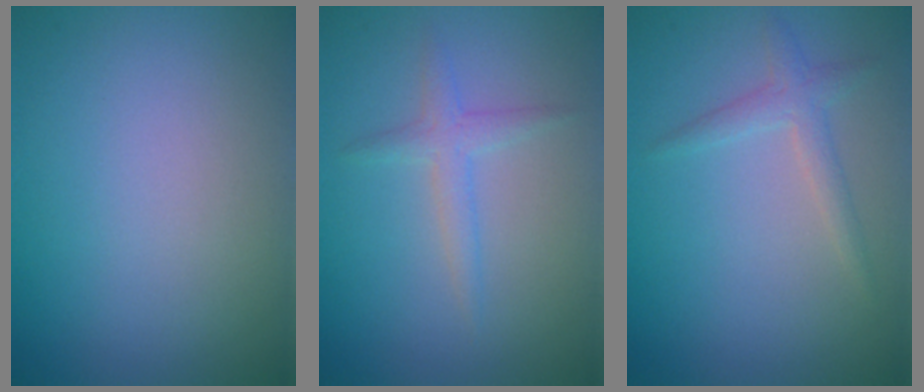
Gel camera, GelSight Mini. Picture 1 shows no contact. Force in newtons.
{"total": 1.7, "press": 1.7, "slide": 0.1}
{"total": 1.7, "press": 1.7, "slide": 0.1}